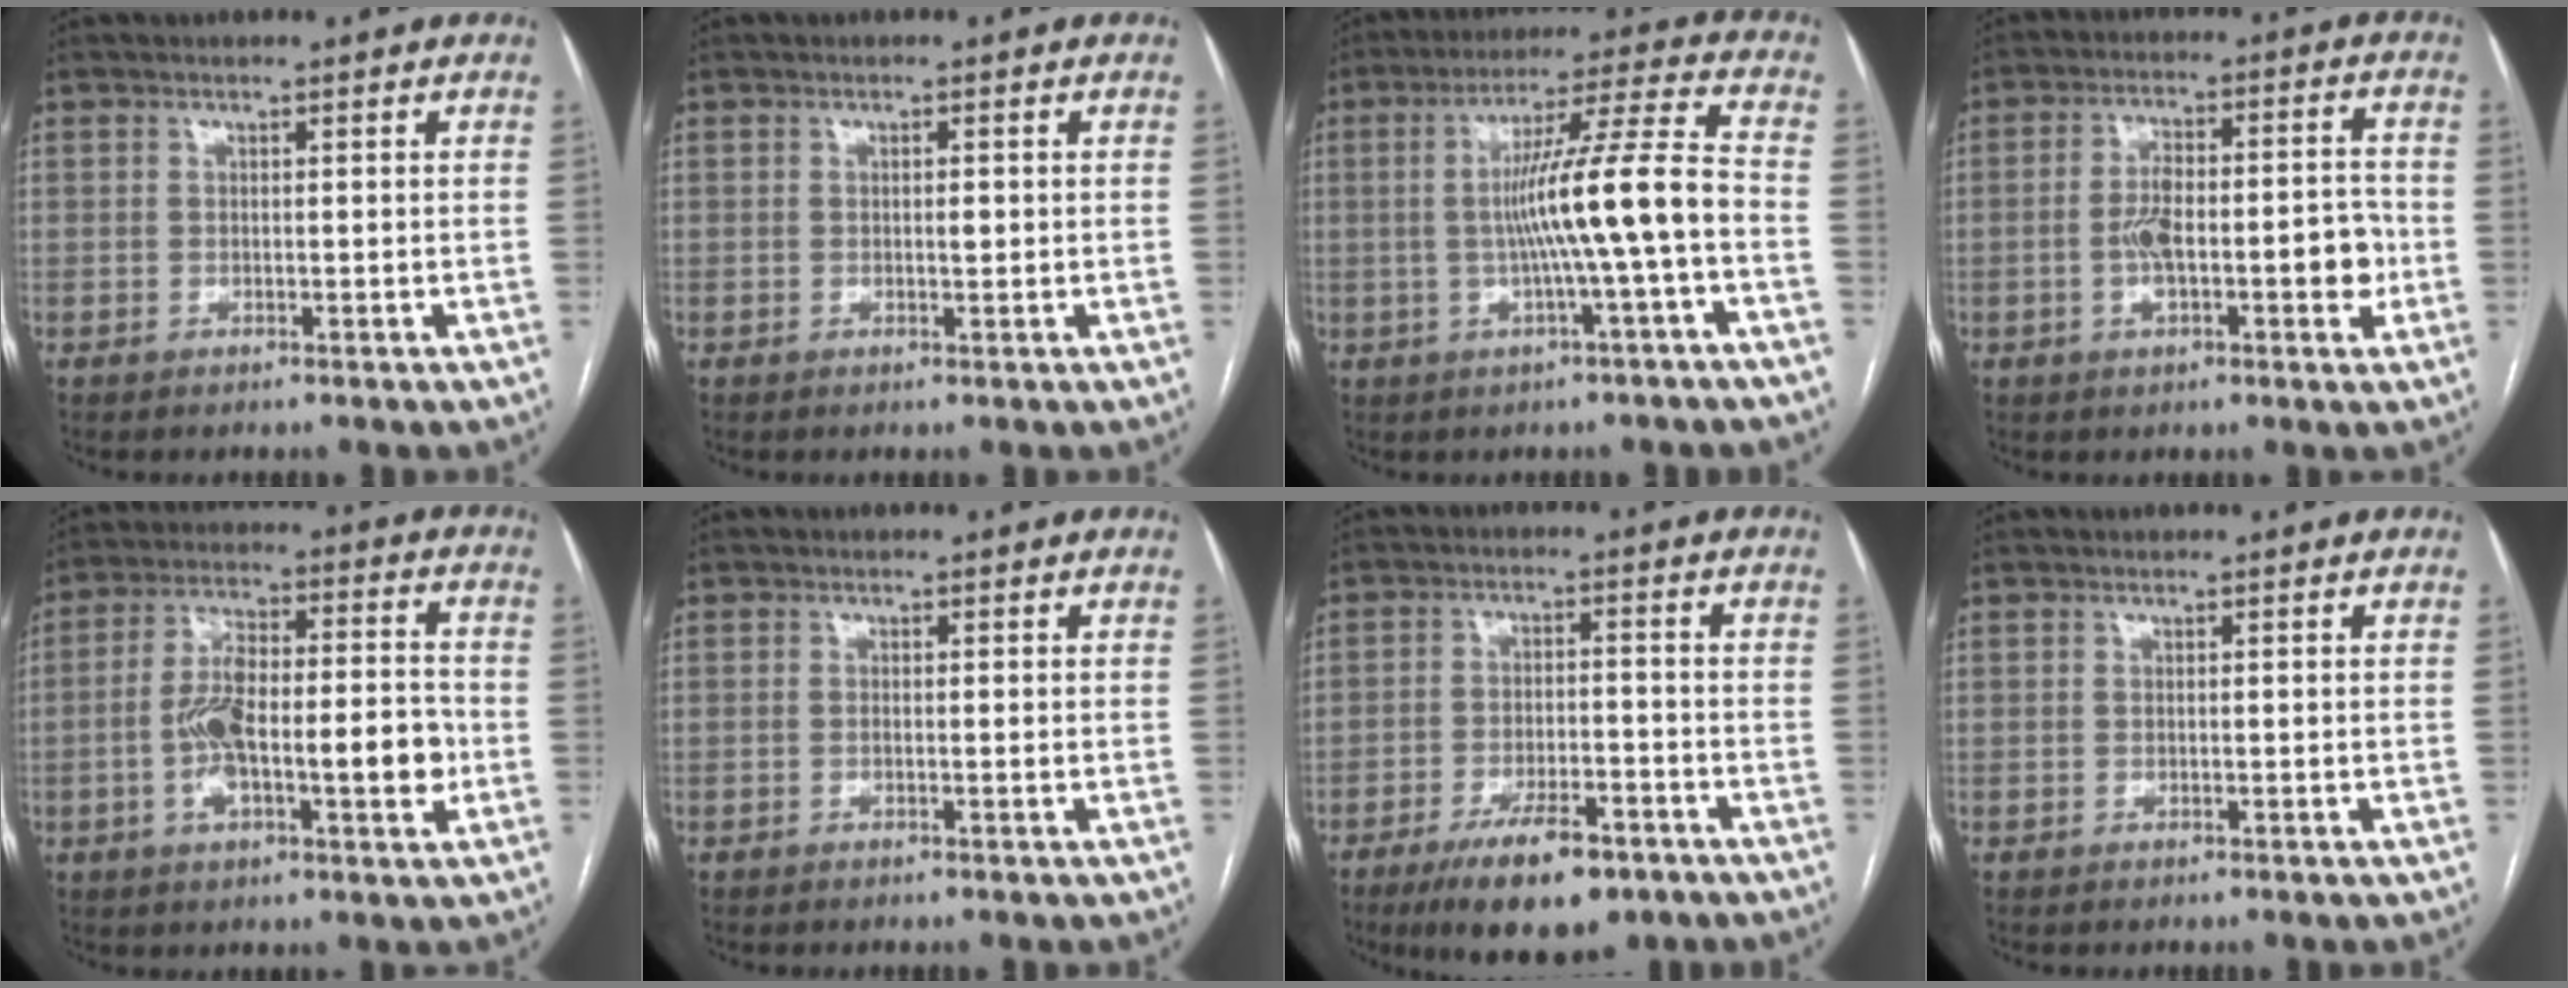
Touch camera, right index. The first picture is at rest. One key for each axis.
{"total": 1.1, "fx": 0.0, "fy": 0.3, "fz": 1.1, "tx": -0.019, "ty": 0.000, "tz": 0.001}
{"total": 12.1, "fx": -1.9, "fy": -1.0, "fz": 11.9, "tx": -0.203, "ty": 0.016, "tz": -0.031}
{"total": 10.4, "fx": -2.0, "fy": 3.5, "fz": 9.6, "tx": -0.160, "ty": 0.027, "tz": -0.027}
{"total": 14.4, "fx": -2.8, "fy": 4.2, "fz": 13.5, "tx": -0.231, "ty": 0.027, "tz": -0.043}
{"total": 0.7, "fx": -0.1, "fy": 0.1, "fz": 0.7, "tx": -0.013, "ty": 0.000, "tz": -0.001}
{"total": 10.7, "fx": -7.0, "fy": 3.6, "fz": 7.3, "tx": -0.121, "ty": -0.008, "tz": -0.111}
{"total": 0.0}